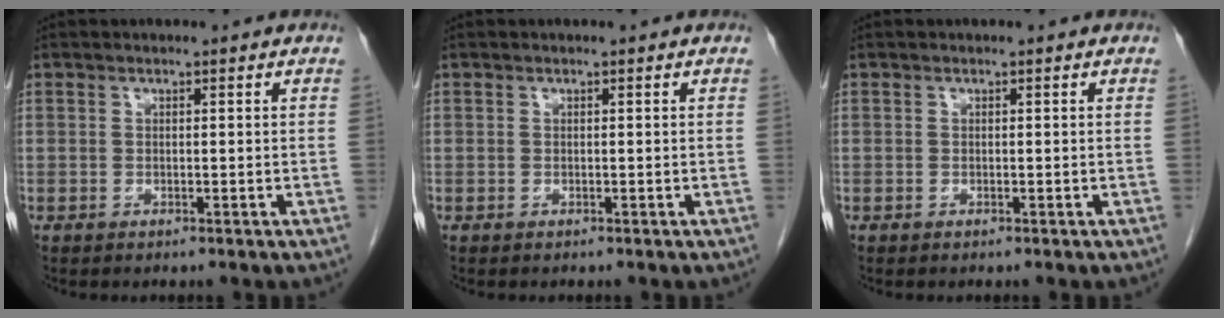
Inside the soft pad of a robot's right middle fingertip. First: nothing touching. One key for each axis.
{"total": 0.0}
{"total": 0.0}